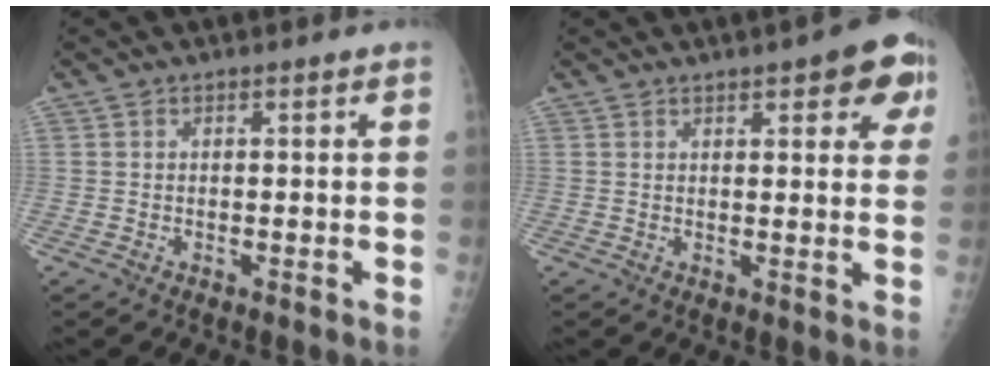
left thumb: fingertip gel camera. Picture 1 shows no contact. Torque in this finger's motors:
{"motor_torque": [0.03, 0.42, -0.02, -0.12, 0.07]}